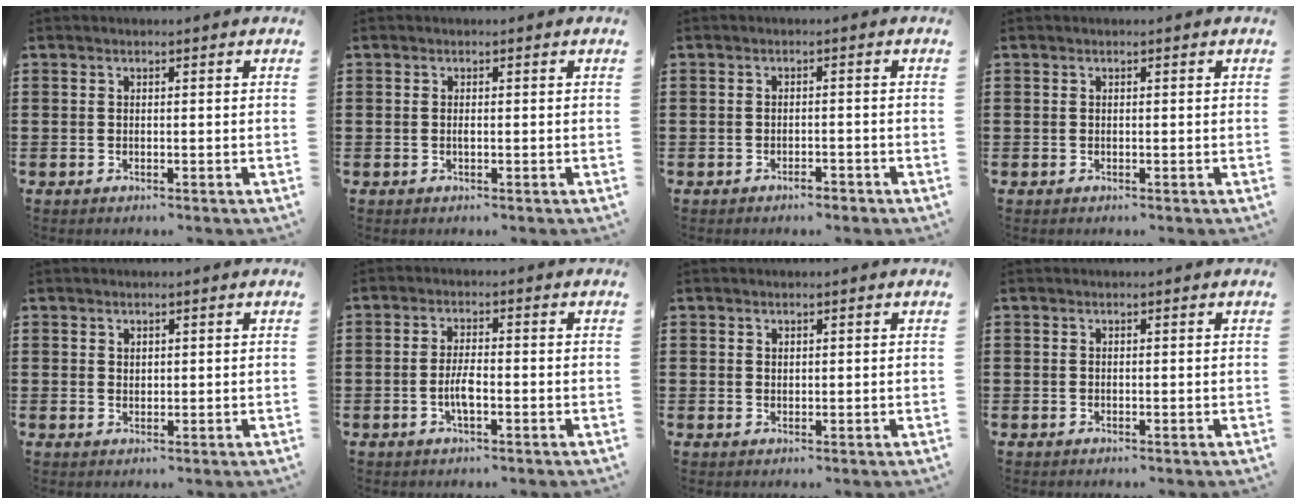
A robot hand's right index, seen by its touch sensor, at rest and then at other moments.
{"total": 0.6, "force": [0.0, 0.1, 0.5], "torque": [-0.011, -0.004, 0.000]}
{"total": 1.5, "force": [-1.4, 0.3, 0.5], "torque": [-0.014, -0.001, -0.027]}
{"total": 0.0}
{"total": 1.1, "force": [0.9, 0.7, 0.2], "torque": [-0.005, 0.002, 0.018]}
{"total": 3.6, "force": [-1.1, 1.0, 3.2], "torque": [-0.072, -0.001, -0.025]}
{"total": 0.7, "force": [0.5, 0.4, 0.2], "torque": [-0.005, 0.001, 0.010]}
{"total": 0.0}